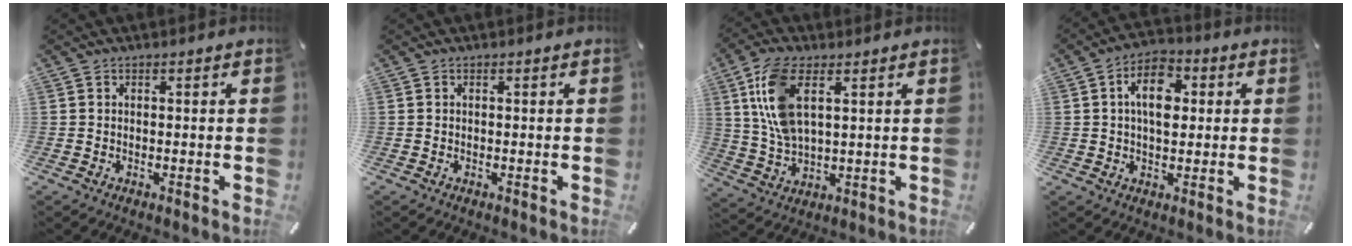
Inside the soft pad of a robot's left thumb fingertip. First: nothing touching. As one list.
[{"total": 0.0}, {"total": 10.8, "force": [4.2, 5.2, 8.5], "torque": [-0.197, -0.002, 0.074]}, {"total": 9.4, "force": [1.5, 6.0, 7.1], "torque": [-0.113, 0.005, 0.022]}]